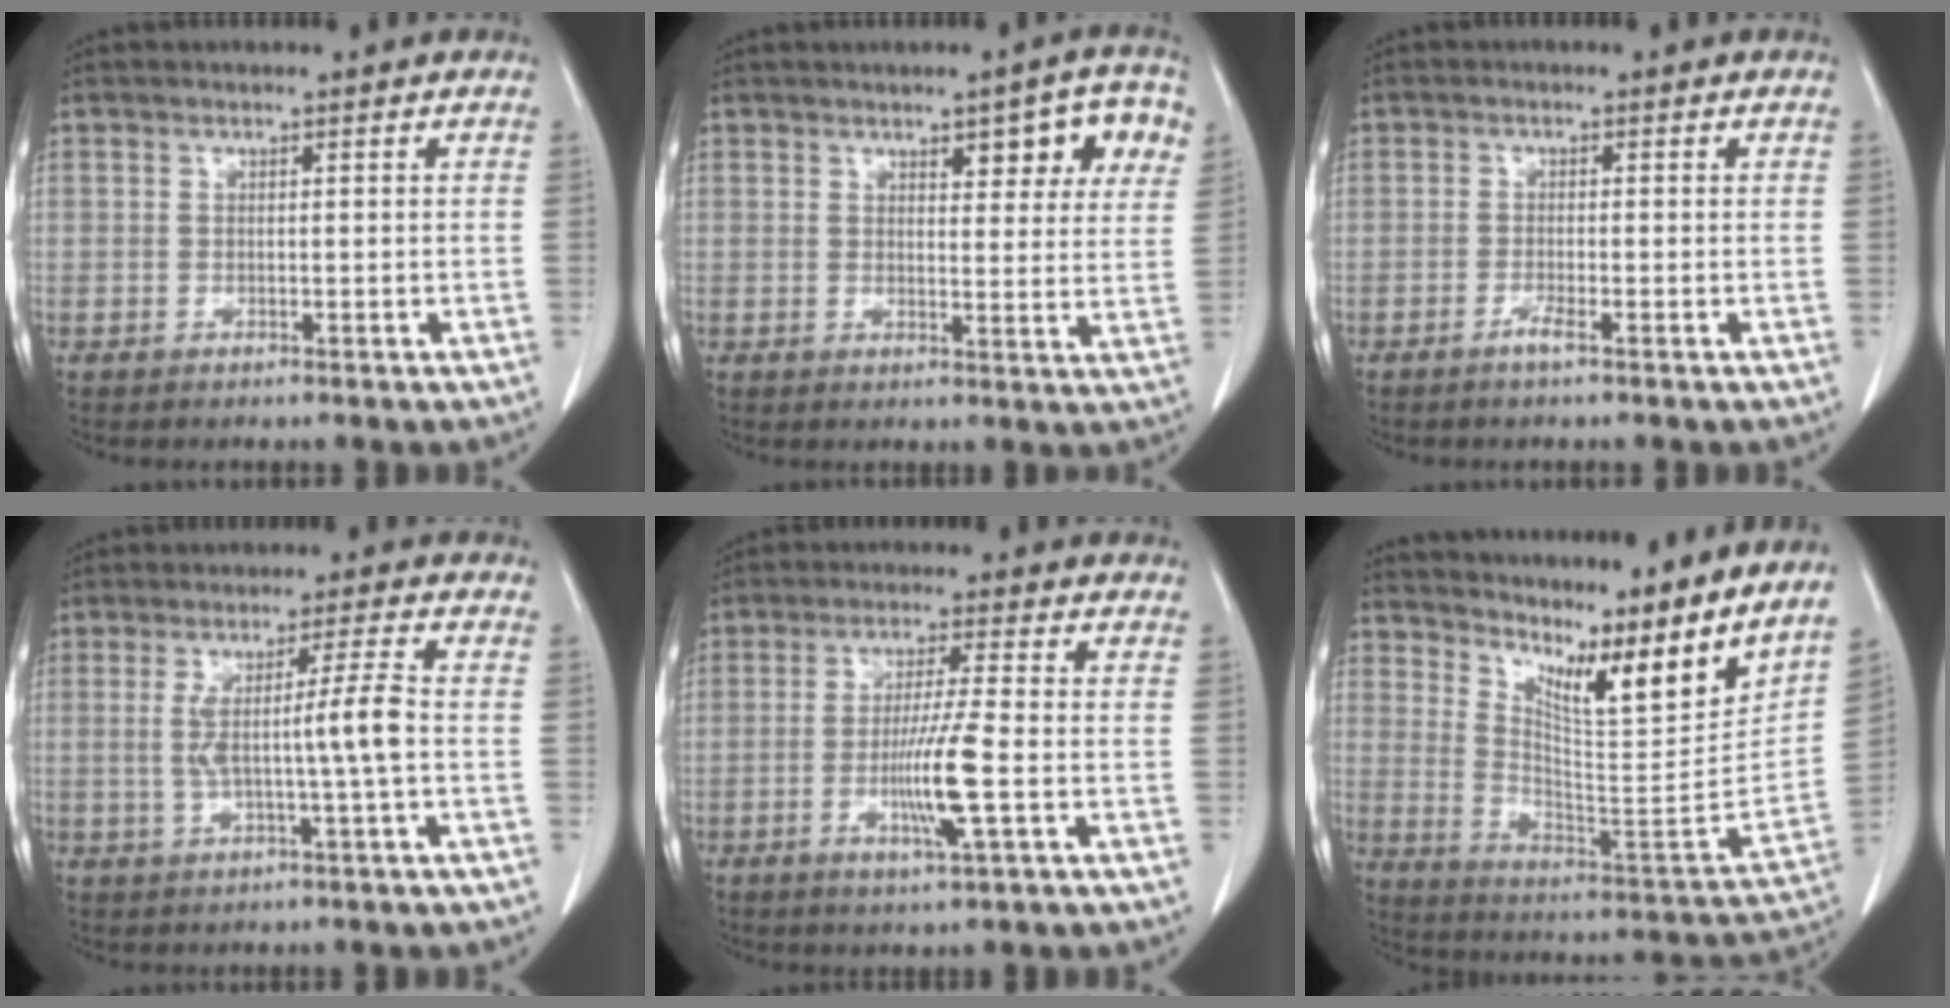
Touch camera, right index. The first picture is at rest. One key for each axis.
{"total": 7.9, "fx": 3.9, "fy": 2.4, "fz": 6.5, "tx": -0.071, "ty": 0.008, "tz": 0.047}
{"total": 1.5, "fx": -1.0, "fy": -0.1, "fz": 1.1, "tx": -0.021, "ty": -0.001, "tz": -0.021}
{"total": 6.8, "fx": -0.4, "fy": -1.1, "fz": 6.7, "tx": -0.123, "ty": 0.004, "tz": -0.003}
{"total": 8.2, "fx": -2.1, "fy": -0.5, "fz": 7.9, "tx": -0.148, "ty": -0.012, "tz": -0.039}
{"total": 20.8, "fx": 17.0, "fy": 1.2, "fz": 11.8, "tx": -0.191, "ty": -0.051, "tz": 0.260}